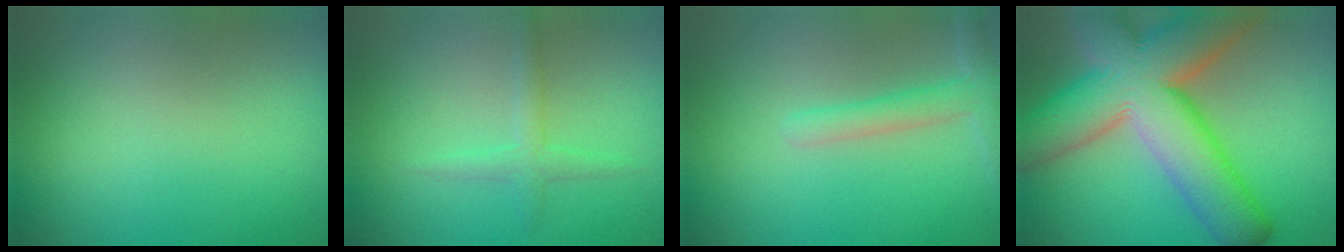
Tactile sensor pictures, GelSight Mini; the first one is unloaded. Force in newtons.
{"total": 1.9, "press": 1.9, "slide": 0.2}
{"total": 2.5, "press": 2.5, "slide": 0.0}
{"total": 14.8, "press": 14.8, "slide": 0.9}